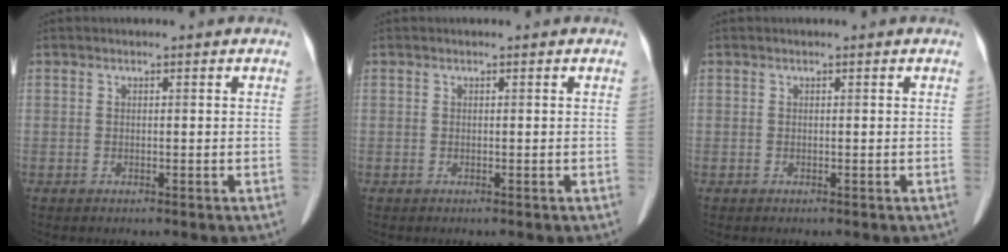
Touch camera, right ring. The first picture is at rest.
{"total": 0.0}
{"total": 0.0}